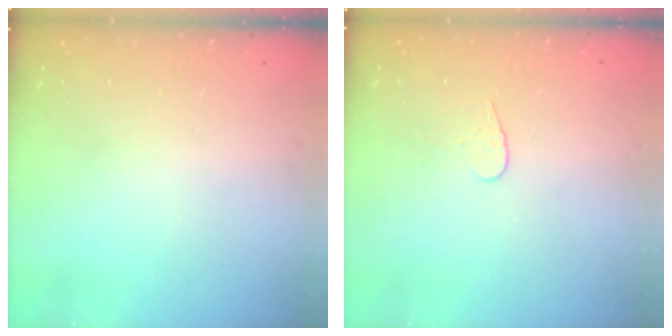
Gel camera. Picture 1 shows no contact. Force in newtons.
{"total": 4.0, "press": 4.0, "slide": 0.4}